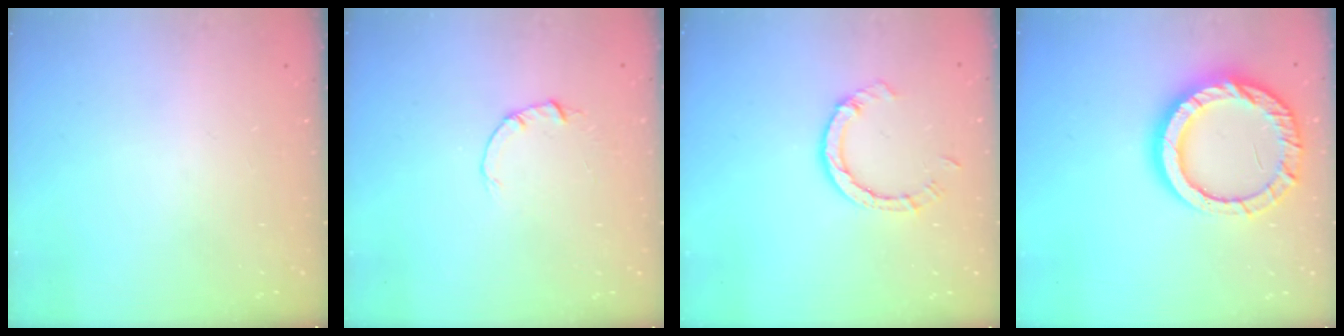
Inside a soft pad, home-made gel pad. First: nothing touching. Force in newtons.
{"total": 2.0, "press": 2.0, "slide": 0.3}
{"total": 4.8, "press": 4.8, "slide": 0.4}
{"total": 16.4, "press": 16.3, "slide": 1.6}